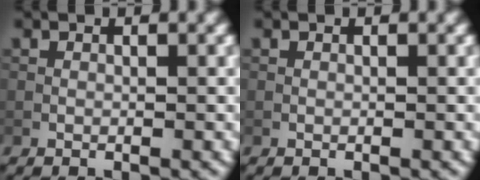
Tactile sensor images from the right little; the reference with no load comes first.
{"total": 0.0}